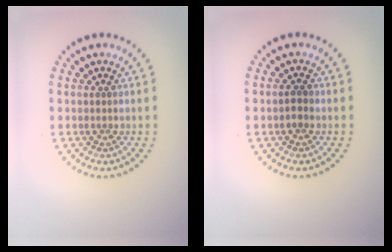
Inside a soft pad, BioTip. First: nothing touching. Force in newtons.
{"total": 1.2, "press": 1.2, "slide": 0.1}